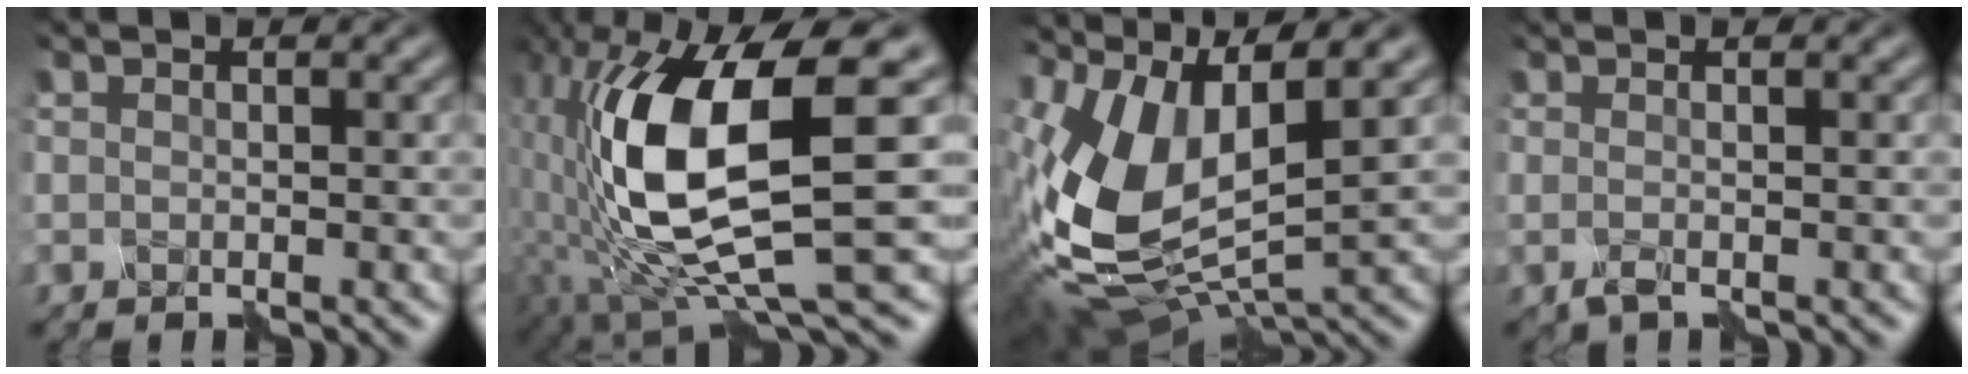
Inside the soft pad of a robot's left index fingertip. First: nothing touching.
{"total": 13.0, "force": [-0.5, 4.2, 12.3], "torque": [-0.240, -0.001, -0.013]}
{"total": 11.4, "force": [2.0, 5.2, 9.9], "torque": [-0.230, -0.012, 0.047]}
{"total": 1.8, "force": [-0.2, 0.3, 1.7], "torque": [-0.028, 0.004, -0.007]}